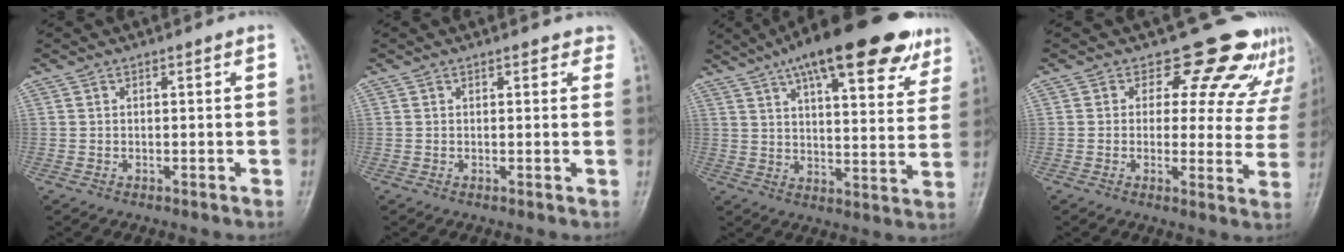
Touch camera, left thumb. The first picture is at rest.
{"total": 2.2, "force": [1.7, 1.1, 0.8], "torque": [0.016, -0.002, 0.009]}
{"total": 24.8, "force": [15.8, 8.1, 17.3], "torque": [-0.226, -0.013, 0.223]}
{"total": 14.5, "force": [12.4, 6.9, 3.0], "torque": [0.027, -0.078, 0.119]}